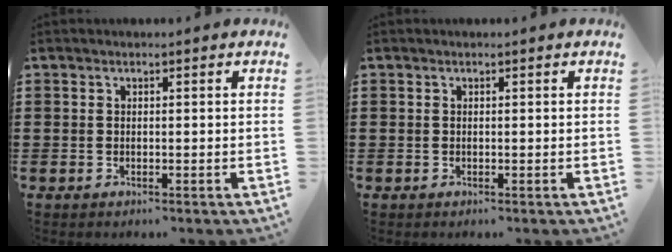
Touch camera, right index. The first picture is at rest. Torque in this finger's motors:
{"motor_torque": [0.00, 0.00, 0.00, 0.00]}